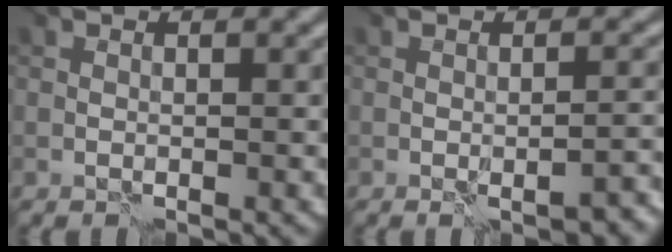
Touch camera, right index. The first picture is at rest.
{"total": 2.1, "force": [-1.8, -0.1, 1.1], "torque": [-0.008, 0.000, -0.012]}